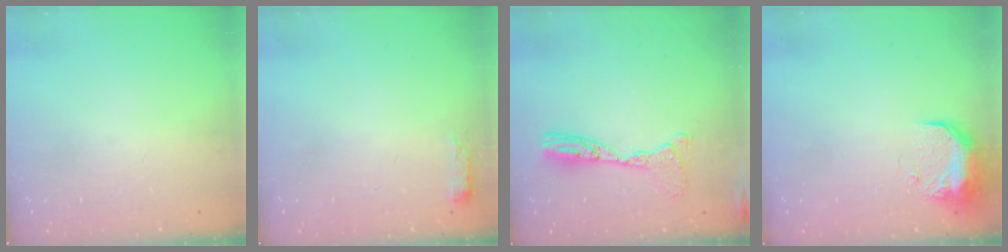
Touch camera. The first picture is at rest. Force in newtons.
{"total": 2.6, "press": 2.6, "slide": 0.5}
{"total": 12.0, "press": 11.9, "slide": 1.1}
{"total": 8.8, "press": 8.7, "slide": 1.2}